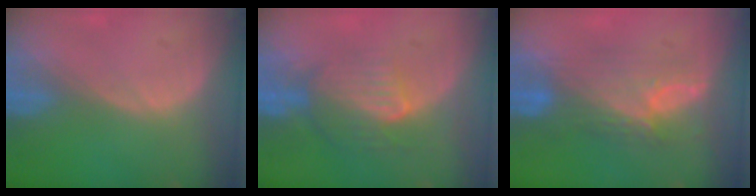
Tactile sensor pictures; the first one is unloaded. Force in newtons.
{"total": 7.9, "press": 7.3, "slide": 3.0}
{"total": 7.3, "press": 7.1, "slide": 1.3}